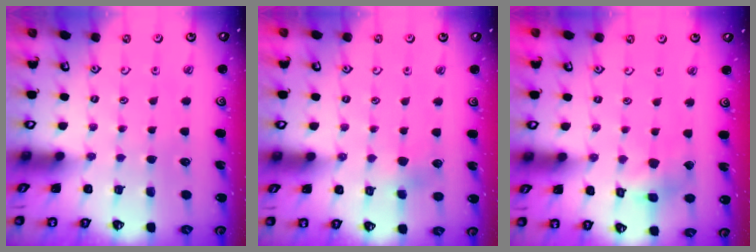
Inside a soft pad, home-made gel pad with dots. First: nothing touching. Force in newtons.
{"total": 3.5, "press": 3.4, "slide": 0.5}
{"total": 5.2, "press": 5.2, "slide": 0.5}